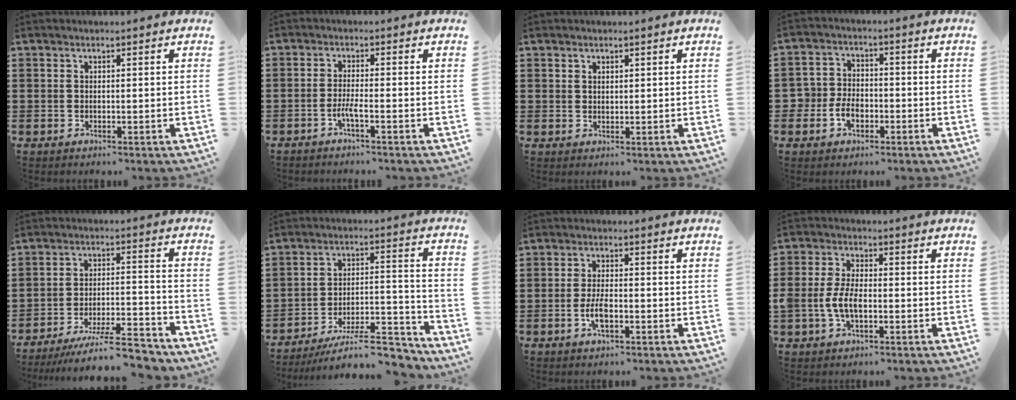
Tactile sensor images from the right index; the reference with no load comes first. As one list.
[{"total": 2.4, "force": [-1.4, 0.1, 1.9], "torque": [-0.041, -0.004, -0.028]}, {"total": 1.2, "force": [1.0, 0.7, 0.2], "torque": [-0.006, 0.002, 0.019]}, {"total": 4.1, "force": [-1.7, 3.1, 2.0], "torque": [-0.051, 0.004, -0.036]}, {"total": 9.5, "force": [-8.2, 1.1, 4.7], "torque": [-0.068, 0.020, -0.153]}, {"total": 12.0, "force": [-9.8, 2.3, 6.6], "torque": [-0.082, 0.038, -0.177]}, {"total": 3.9, "force": [-1.3, 1.4, 3.4], "torque": [-0.080, -0.003, -0.030]}, {"total": 5.7, "force": [-1.4, 3.0, 4.7], "torque": [-0.117, -0.004, -0.035]}]